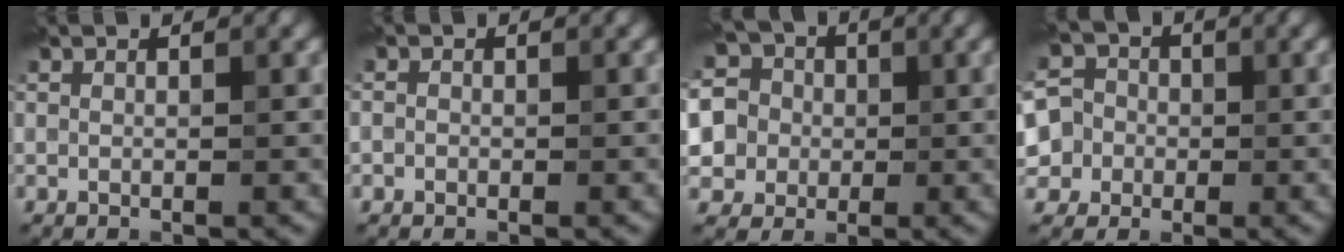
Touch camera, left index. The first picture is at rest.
{"total": 1.2, "force": [0.1, 1.1, 0.5], "torque": [0.008, 0.007, -0.012]}
{"total": 9.5, "force": [1.9, 8.5, 3.8], "torque": [-0.103, 0.041, 0.005]}
{"total": 6.6, "force": [-1.2, 6.3, 1.6], "torque": [-0.038, 0.021, -0.051]}